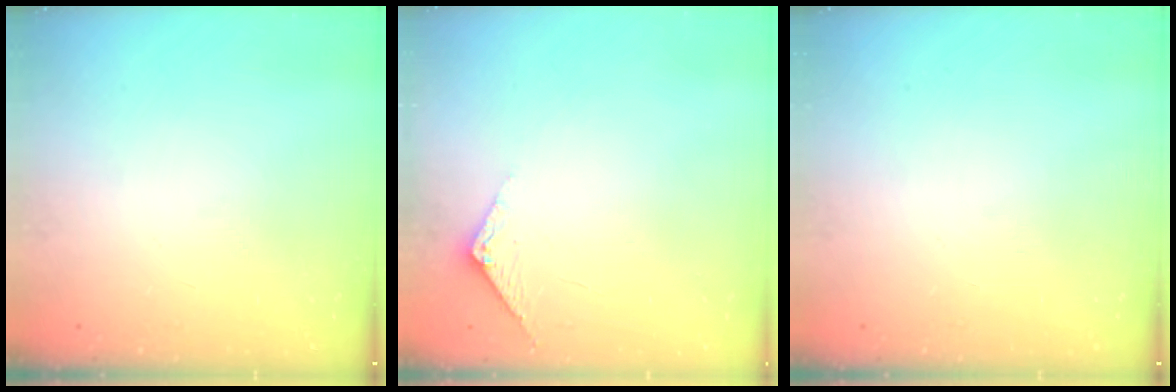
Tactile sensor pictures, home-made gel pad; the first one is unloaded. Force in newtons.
{"total": 3.9, "press": 3.9, "slide": 0.2}
{"total": 0.0}